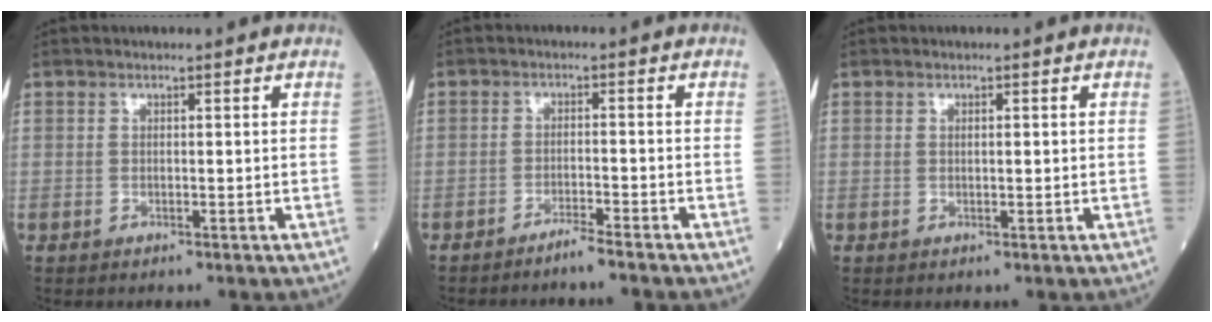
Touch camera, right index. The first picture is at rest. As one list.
[{"total": 2.5, "force": [-2.3, -0.6, 0.9], "torque": [-0.018, -0.003, -0.043]}, {"total": 0.6, "force": [0.1, 0.1, 0.6], "torque": [-0.013, 0.000, 0.004]}]